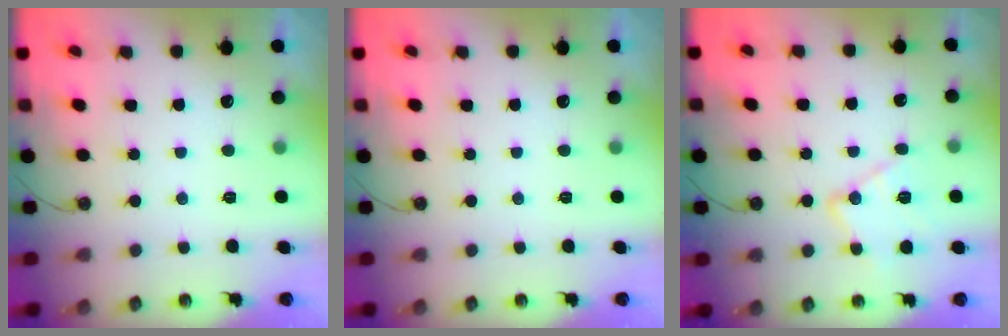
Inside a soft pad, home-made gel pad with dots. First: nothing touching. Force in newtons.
{"total": 0.0}
{"total": 13.0, "press": 13.0, "slide": 1.0}